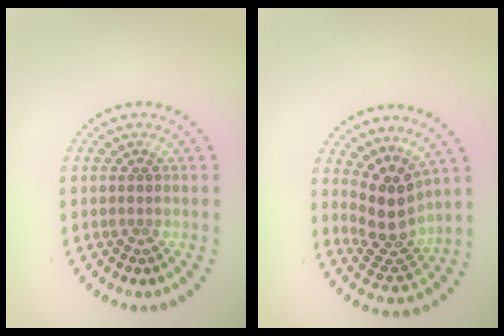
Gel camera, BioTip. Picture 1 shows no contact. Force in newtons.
{"total": 3.8, "press": 3.0, "slide": 2.3}